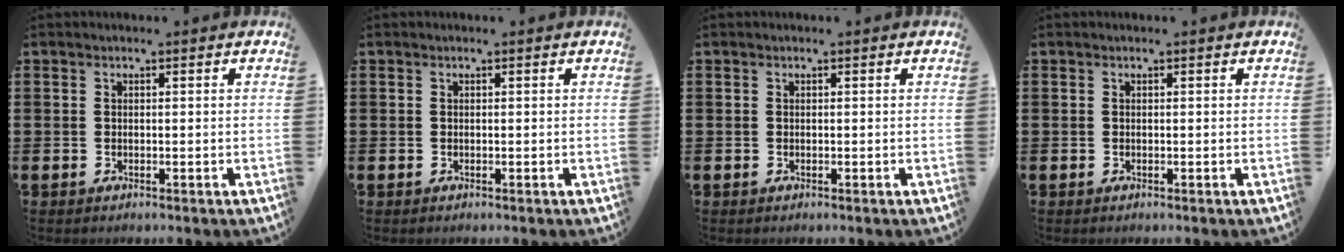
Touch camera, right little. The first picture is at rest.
{"total": 0.0}
{"total": 0.0}
{"total": 0.0}